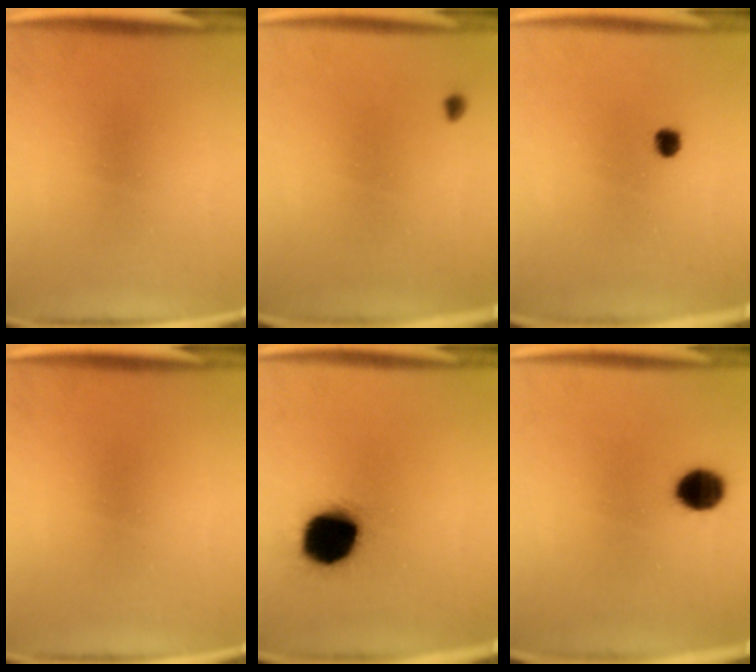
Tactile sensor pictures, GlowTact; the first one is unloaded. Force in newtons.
{"total": 0.8}
{"total": 2.0}
{"total": 0.0}
{"total": 17.1}
{"total": 7.4}